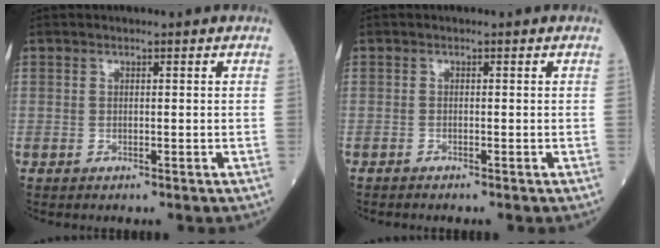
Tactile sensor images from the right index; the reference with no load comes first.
{"total": 0.7, "force": [-0.7, -0.2, 0.2], "torque": [-0.004, 0.001, -0.010]}